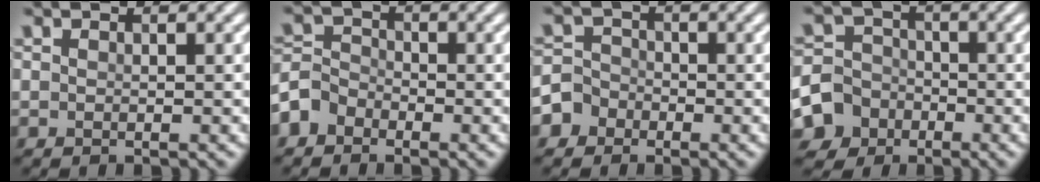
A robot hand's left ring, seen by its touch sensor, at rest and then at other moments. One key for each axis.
{"total": 2.8, "fx": -1.8, "fy": 2.0, "fz": 0.8, "tx": -0.020, "ty": 0.007, "tz": -0.047}
{"total": 2.8, "fx": -1.6, "fy": 2.2, "fz": 0.3, "tx": 0.016, "ty": 0.004, "tz": -0.037}
{"total": 6.3, "fx": -3.3, "fy": 5.3, "fz": 1.0, "tx": -0.007, "ty": -0.009, "tz": -0.084}